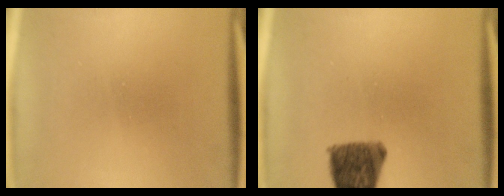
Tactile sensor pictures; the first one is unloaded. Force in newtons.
{"total": 10.1}